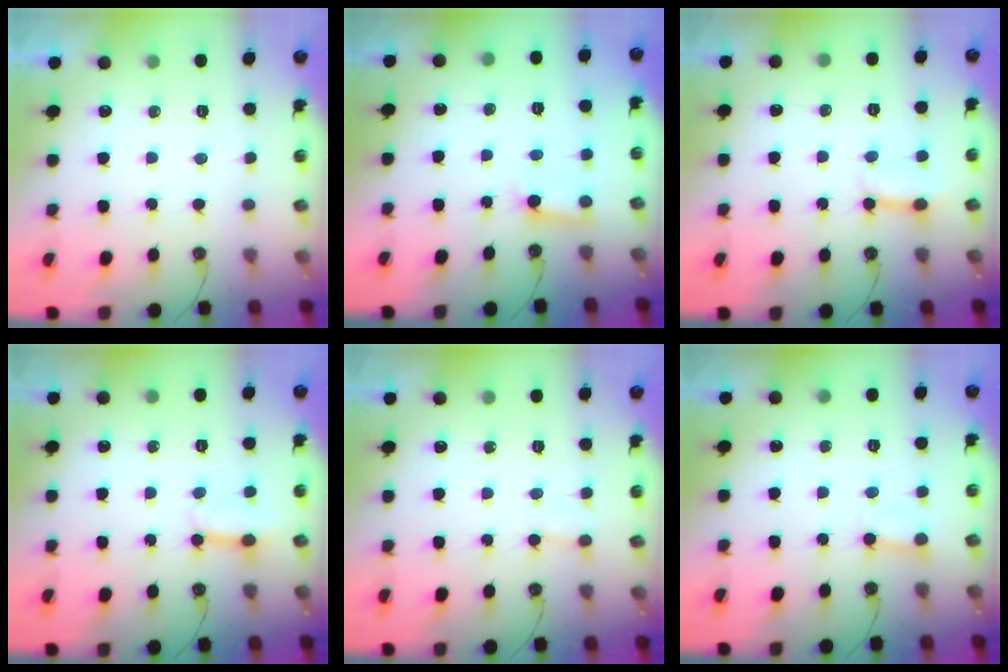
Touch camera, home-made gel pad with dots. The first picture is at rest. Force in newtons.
{"total": 3.0, "press": 3.0, "slide": 0.4}
{"total": 3.7, "press": 3.7, "slide": 0.4}
{"total": 3.0, "press": 2.9, "slide": 0.4}
{"total": 4.2, "press": 4.2, "slide": 0.4}
{"total": 2.5, "press": 2.5, "slide": 0.2}